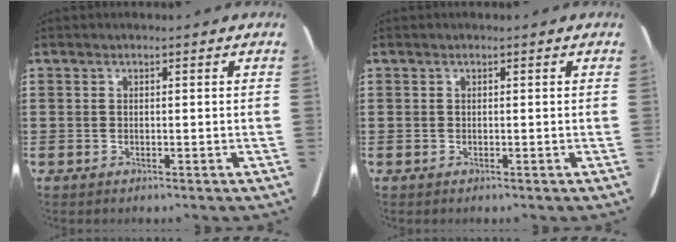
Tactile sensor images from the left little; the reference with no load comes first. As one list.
[{"total": 0.0}]